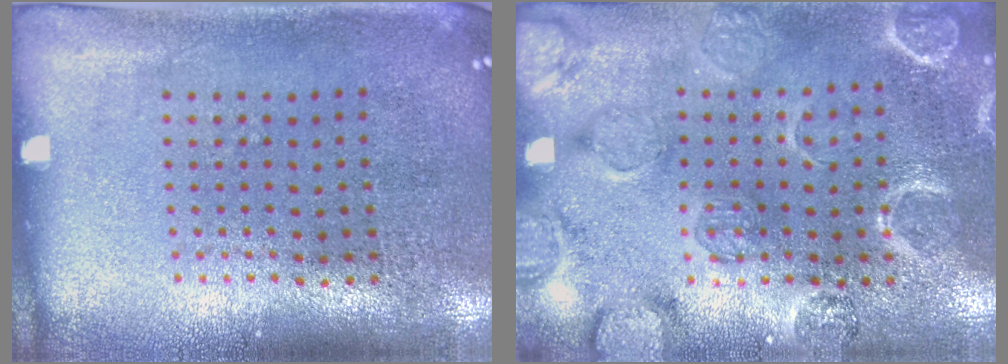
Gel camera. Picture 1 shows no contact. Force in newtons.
{"total": 2.3, "press": 2.3, "slide": 0.5}